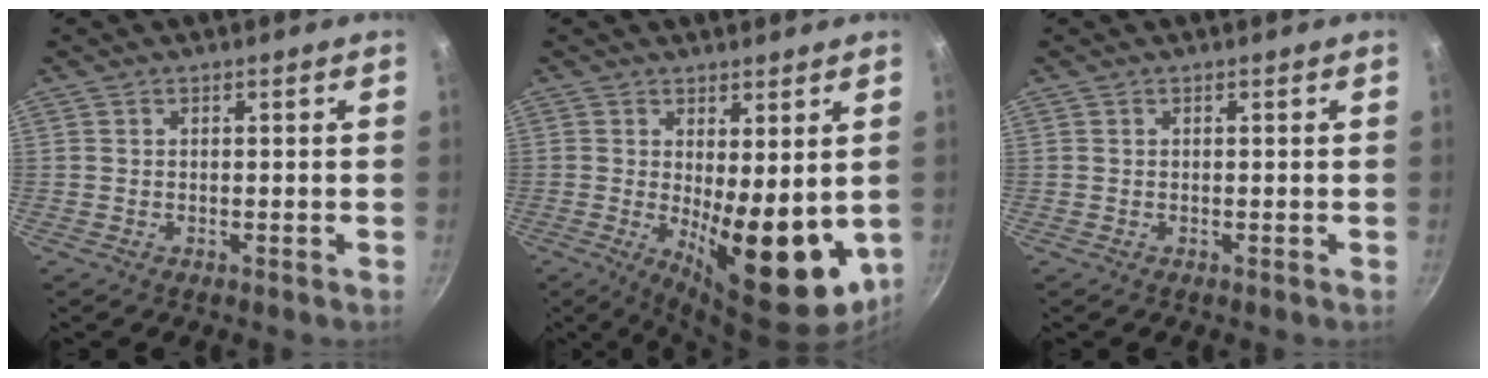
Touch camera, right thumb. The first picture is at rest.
{"total": 15.3, "force": [-0.6, 6.0, 14.0], "torque": [-0.161, -0.026, 0.008]}
{"total": 0.0}